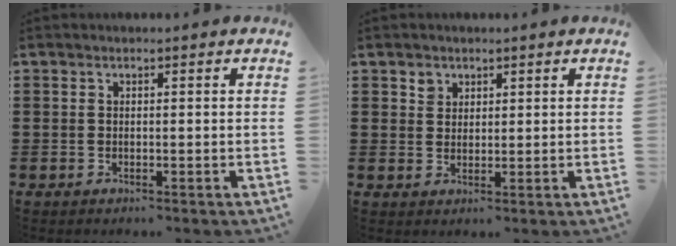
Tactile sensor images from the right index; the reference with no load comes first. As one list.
[{"total": 2.0, "force": [1.3, 1.5, 0.2], "torque": [-0.001, 0.003, 0.023]}]